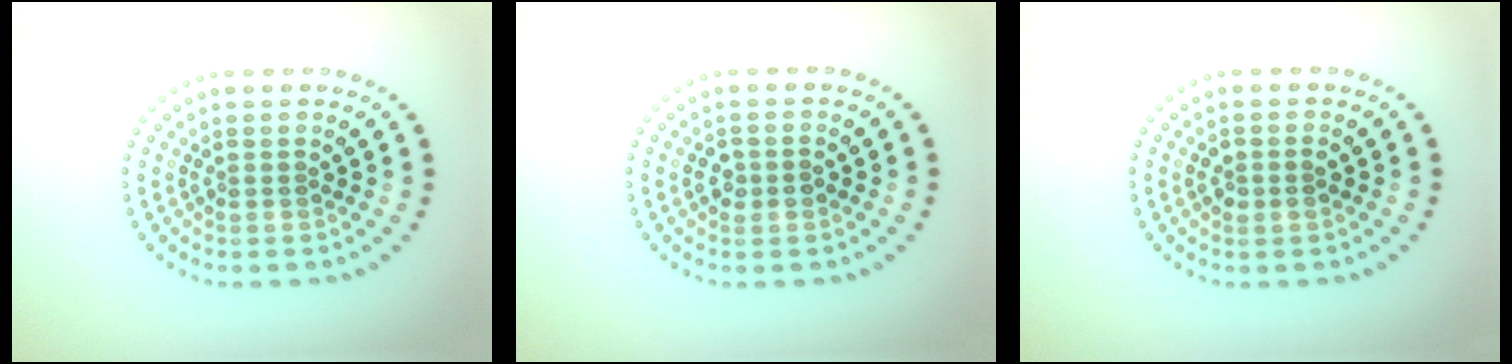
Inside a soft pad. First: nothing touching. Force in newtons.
{"total": 1.5, "press": 1.5, "slide": 0.0}
{"total": 1.4, "press": 1.3, "slide": 0.3}